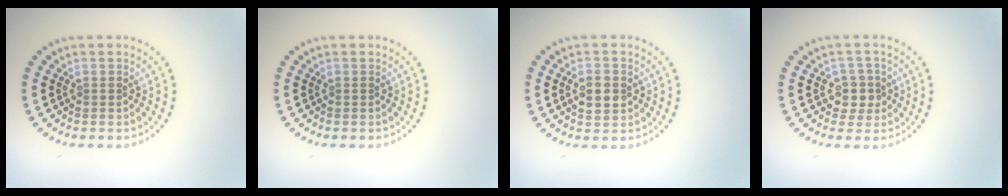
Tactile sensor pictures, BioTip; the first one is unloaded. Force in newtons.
{"total": 0.0}
{"total": 2.5, "press": 2.5, "slide": 0.2}
{"total": 2.3, "press": 2.0, "slide": 1.1}